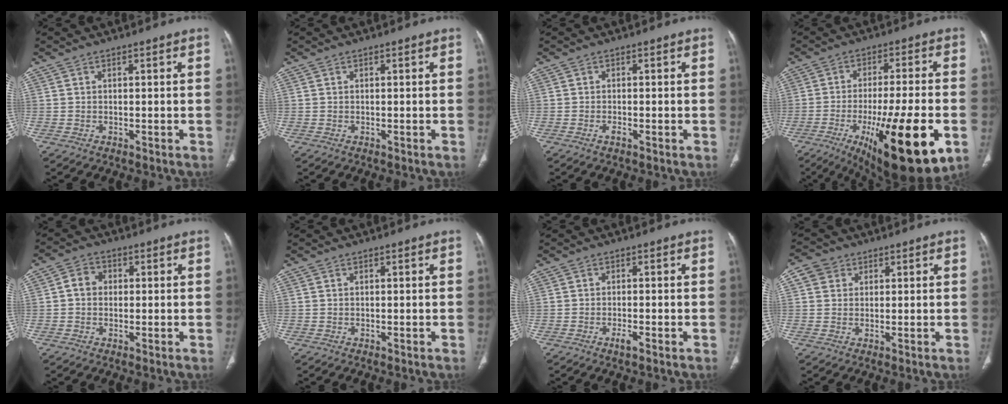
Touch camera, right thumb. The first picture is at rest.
{"total": 0.0}
{"total": 1.1, "force": [-0.6, 0.3, 0.9], "torque": [-0.020, -0.001, -0.013]}
{"total": 23.0, "force": [-8.1, 5.8, 20.8], "torque": [-0.291, -0.005, -0.109]}
{"total": 3.7, "force": [0.1, 3.1, 1.9], "torque": [-0.017, 0.011, -0.005]}
{"total": 0.0}
{"total": 1.9, "force": [-1.1, 0.3, 1.6], "torque": [-0.033, 0.000, -0.022]}
{"total": 4.0, "force": [1.5, 3.5, 1.2], "torque": [-0.009, 0.002, 0.027]}